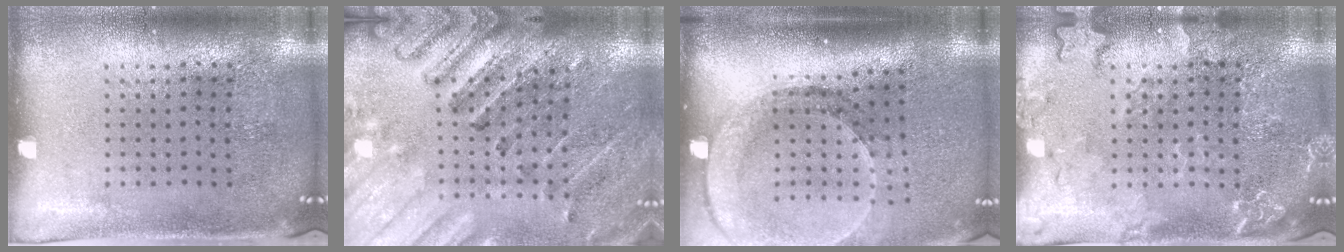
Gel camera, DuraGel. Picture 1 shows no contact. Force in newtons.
{"total": 2.6, "press": 2.6, "slide": 0.2}
{"total": 2.8, "press": 2.1, "slide": 1.8}
{"total": 3.1, "press": 3.0, "slide": 0.4}